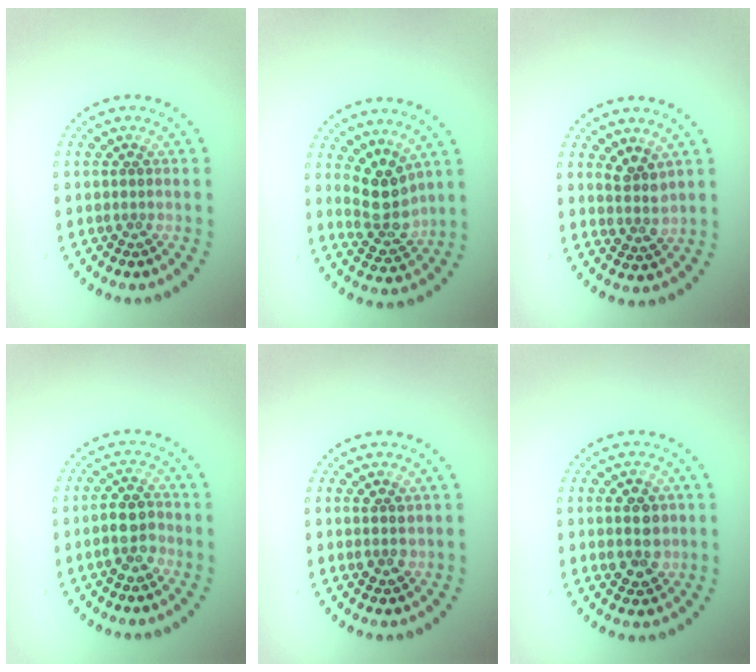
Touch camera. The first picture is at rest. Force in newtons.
{"total": 3.7, "press": 3.3, "slide": 1.6}
{"total": 2.2, "press": 1.8, "slide": 1.3}
{"total": 2.8, "press": 2.6, "slide": 1.1}
{"total": 1.4, "press": 1.3, "slide": 0.3}
{"total": 3.0, "press": 2.9, "slide": 0.4}